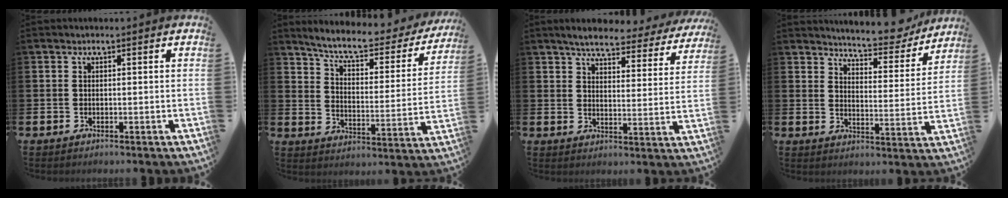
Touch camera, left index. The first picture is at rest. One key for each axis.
{"total": 7.2, "fx": 6.3, "fy": 1.6, "fz": 3.0, "tx": -0.081, "ty": -0.045, "tz": 0.102}
{"total": 5.2, "fx": 4.9, "fy": 0.7, "fz": 1.6, "tx": -0.045, "ty": -0.029, "tz": 0.079}
{"total": 6.7, "fx": 6.5, "fy": 0.8, "fz": 1.0, "tx": -0.036, "ty": -0.050, "tz": 0.113}